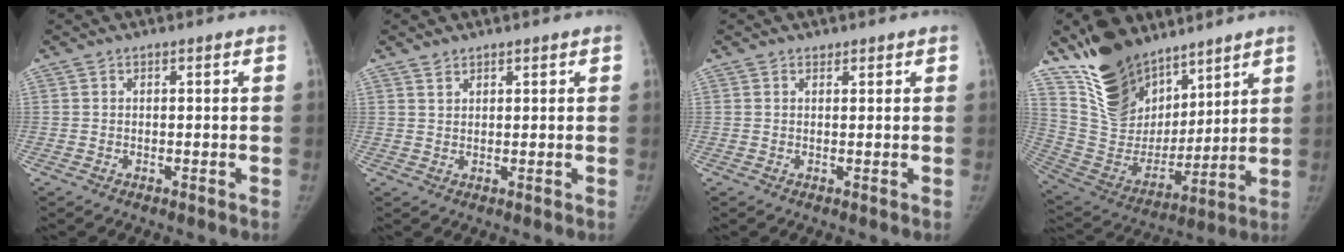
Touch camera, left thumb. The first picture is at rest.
{"total": 1.7, "force": [1.4, 0.8, 0.3], "torque": [0.005, -0.008, 0.024]}
{"total": 0.8, "force": [0.7, 0.4, 0.1], "torque": [0.005, -0.005, 0.008]}
{"total": 21.7, "force": [15.2, 11.9, 10.1], "torque": [-0.136, -0.070, 0.284]}